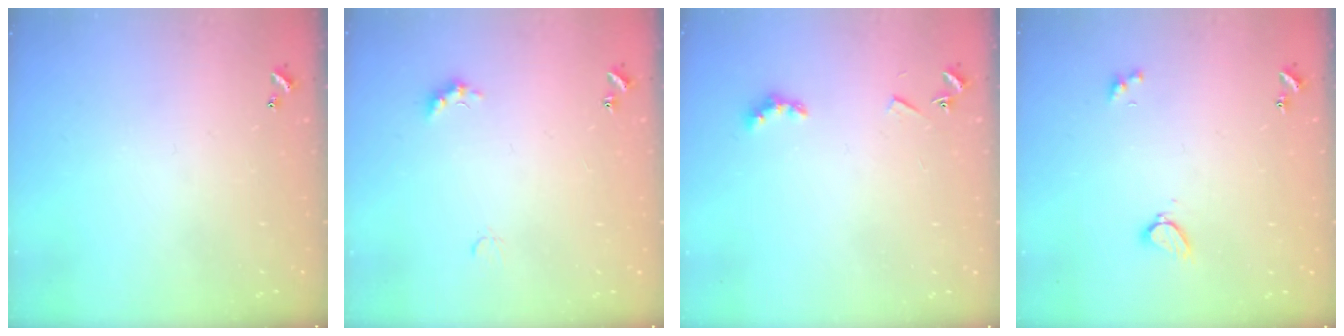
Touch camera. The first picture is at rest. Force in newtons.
{"total": 2.8, "press": 2.7, "slide": 0.6}
{"total": 4.0, "press": 3.9, "slide": 0.7}
{"total": 2.2, "press": 2.2, "slide": 0.3}